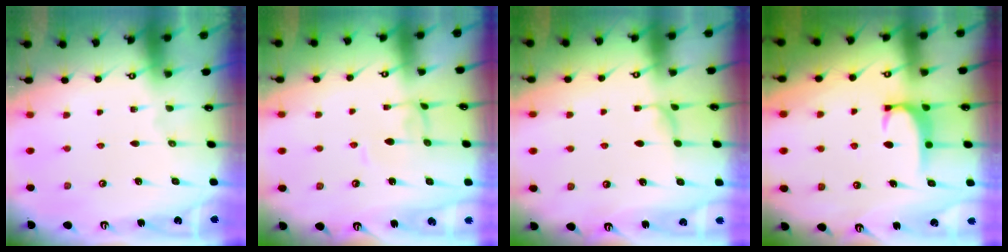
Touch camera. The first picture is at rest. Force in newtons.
{"total": 0.8, "press": 0.8, "slide": 0.2}
{"total": 0.9, "press": 0.0, "slide": 0.9}
{"total": 1.9, "press": 1.9, "slide": 0.5}